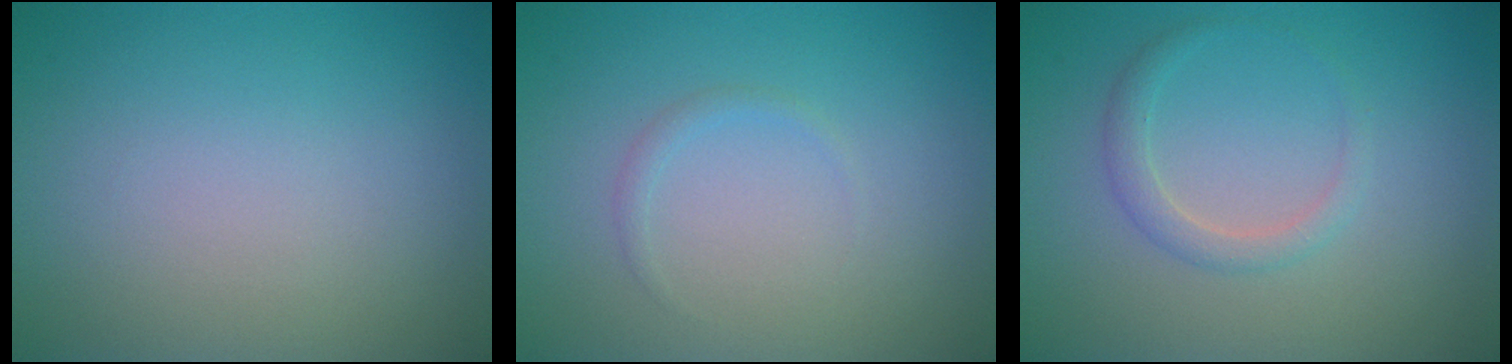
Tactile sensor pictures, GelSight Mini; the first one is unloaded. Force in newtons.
{"total": 0.7, "press": 0.7, "slide": 0.0}
{"total": 1.7, "press": 1.7, "slide": 0.1}